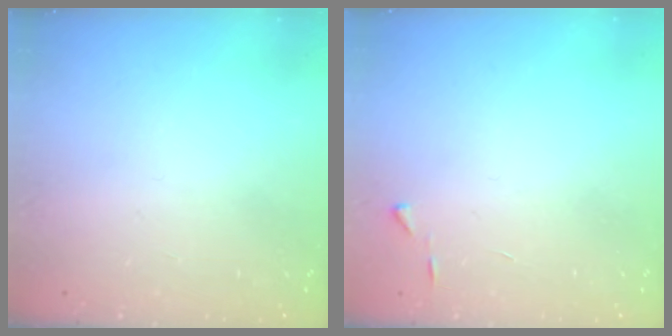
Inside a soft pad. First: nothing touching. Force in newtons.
{"total": 2.7, "press": 2.7, "slide": 0.3}